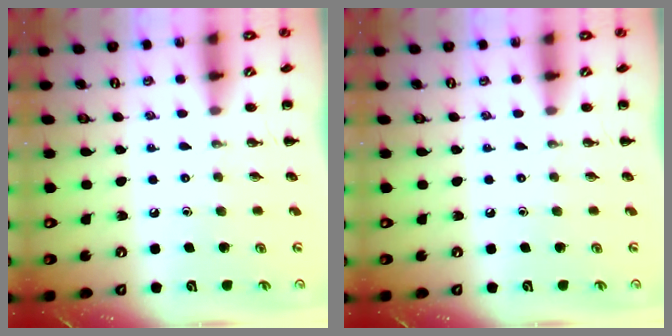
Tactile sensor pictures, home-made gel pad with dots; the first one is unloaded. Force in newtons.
{"total": 0.0}